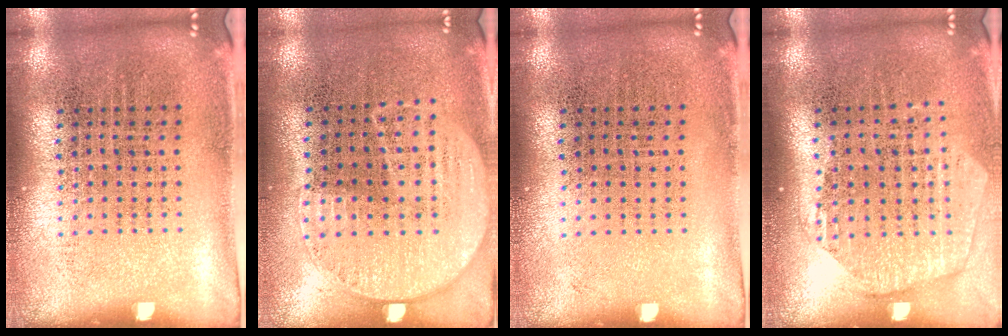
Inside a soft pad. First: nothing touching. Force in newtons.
{"total": 1.2, "press": 1.1, "slide": 0.5}
{"total": 0.0}
{"total": 1.7, "press": 1.5, "slide": 0.8}